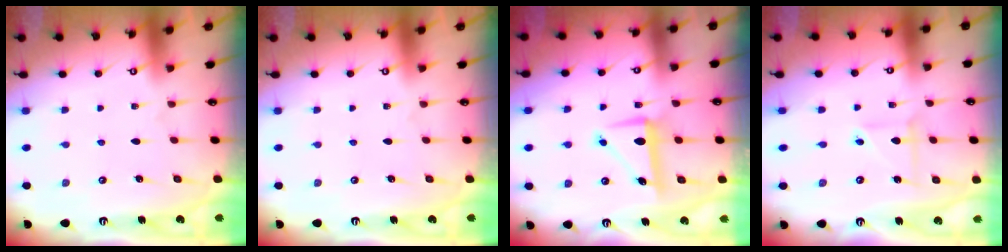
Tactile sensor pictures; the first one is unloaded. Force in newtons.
{"total": 0.0}
{"total": 7.9, "press": 7.8, "slide": 1.0}
{"total": 4.4, "press": 4.4, "slide": 0.2}